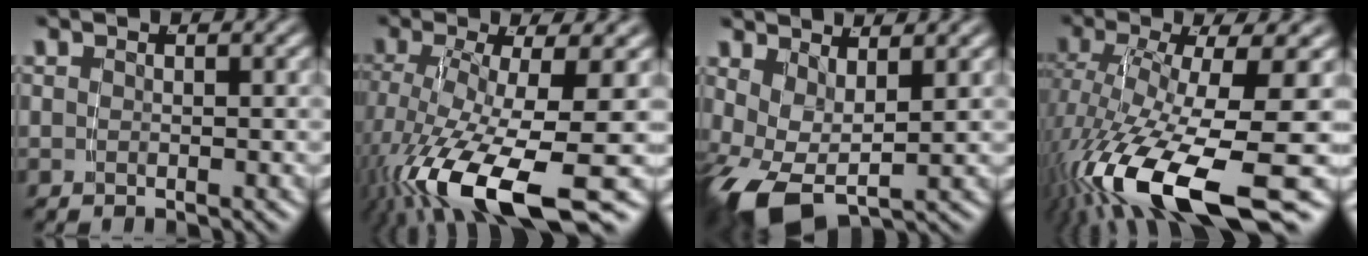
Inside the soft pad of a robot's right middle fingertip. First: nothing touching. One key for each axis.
{"total": 9.9, "fx": -3.7, "fy": 3.4, "fz": 8.6, "tx": -0.175, "ty": -0.042, "tz": -0.031}
{"total": 7.3, "fx": -2.2, "fy": 4.9, "fz": 4.9, "tx": -0.131, "ty": -0.040, "tz": -0.022}
{"total": 11.1, "fx": -4.4, "fy": 3.5, "fz": 9.6, "tx": -0.187, "ty": -0.047, "tz": -0.040}